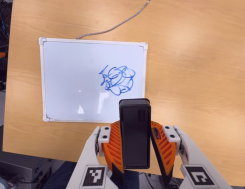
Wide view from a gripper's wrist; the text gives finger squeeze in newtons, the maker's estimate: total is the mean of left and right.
{"total": 6.5, "left": 6.2, "right": 6.8}